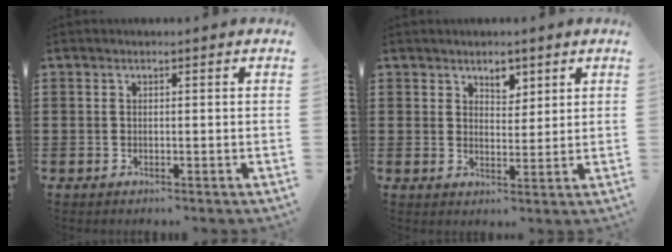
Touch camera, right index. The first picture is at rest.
{"total": 3.1, "force": [2.3, 1.7, 1.1], "torque": [-0.021, 0.003, 0.042]}